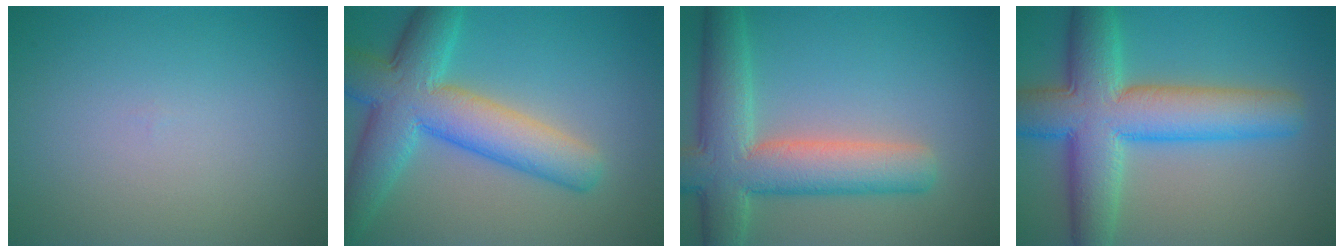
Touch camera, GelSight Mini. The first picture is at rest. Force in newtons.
{"total": 8.9, "press": 8.9, "slide": 0.0}
{"total": 8.4, "press": 8.4, "slide": 0.5}
{"total": 10.1, "press": 10.1, "slide": 0.4}